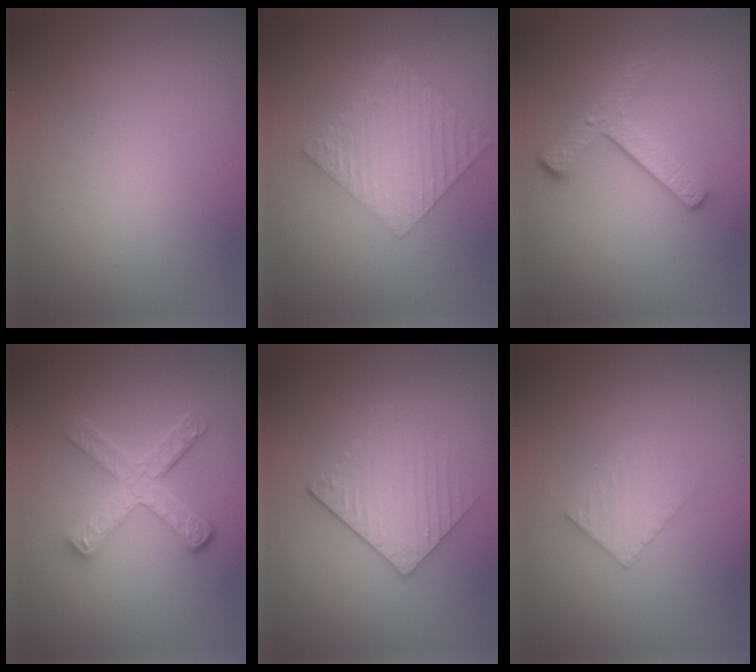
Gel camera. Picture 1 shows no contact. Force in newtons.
{"total": 6.3, "press": 4.3, "slide": 4.6}
{"total": 3.6, "press": 2.6, "slide": 2.5}
{"total": 4.5, "press": 3.3, "slide": 3.0}
{"total": 3.1, "press": 2.8, "slide": 1.3}
{"total": 1.9, "press": 1.9, "slide": 0.2}